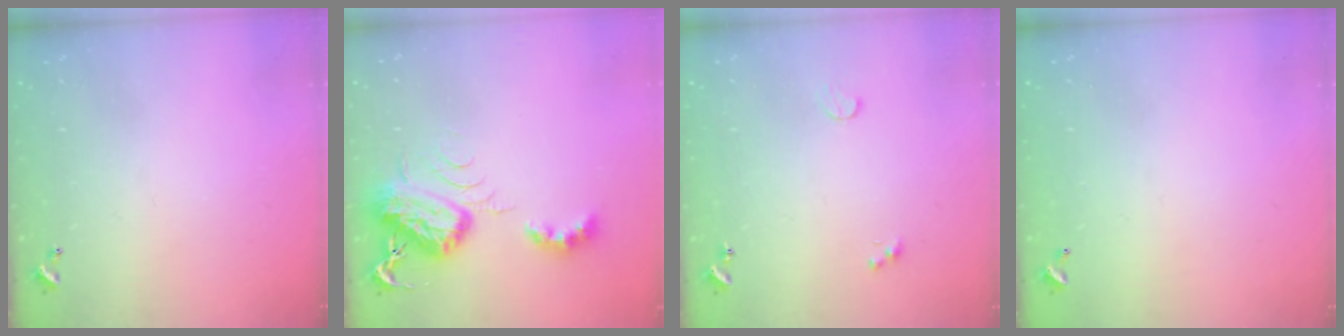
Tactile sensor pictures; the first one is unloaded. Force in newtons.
{"total": 9.0, "press": 8.9, "slide": 1.0}
{"total": 1.1, "press": 1.0, "slide": 0.6}
{"total": 2.9, "press": 2.9, "slide": 0.1}